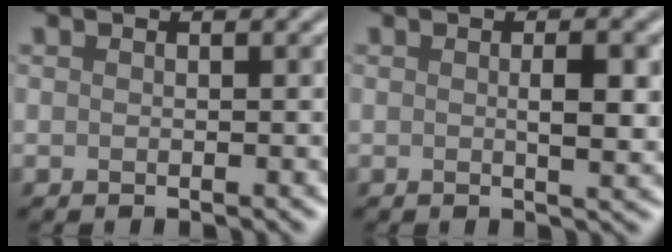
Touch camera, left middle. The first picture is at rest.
{"total": 3.0, "force": [0.2, 0.7, 2.9], "torque": [-0.045, -0.001, 0.004]}